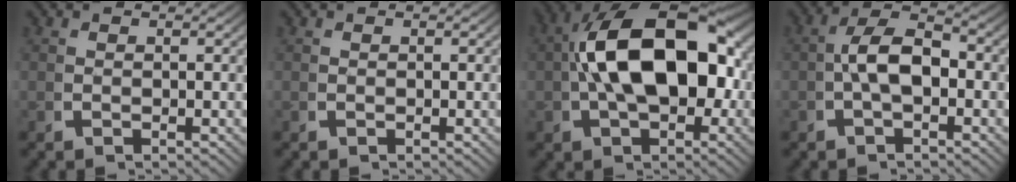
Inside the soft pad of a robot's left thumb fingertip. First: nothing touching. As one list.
[{"total": 0.0}, {"total": 16.9, "force": [0.8, 10.2, 13.5], "torque": [-0.226, -0.030, 0.028]}, {"total": 5.2, "force": [-0.4, 3.2, 4.1], "torque": [-0.079, -0.009, -0.004]}]